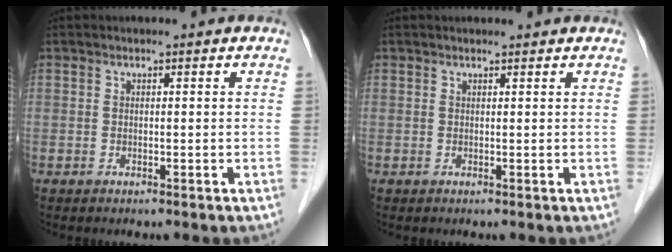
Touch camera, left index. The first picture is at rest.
{"total": 2.0, "force": [2.0, 0.1, 0.4], "torque": [-0.011, 0.012, 0.025]}